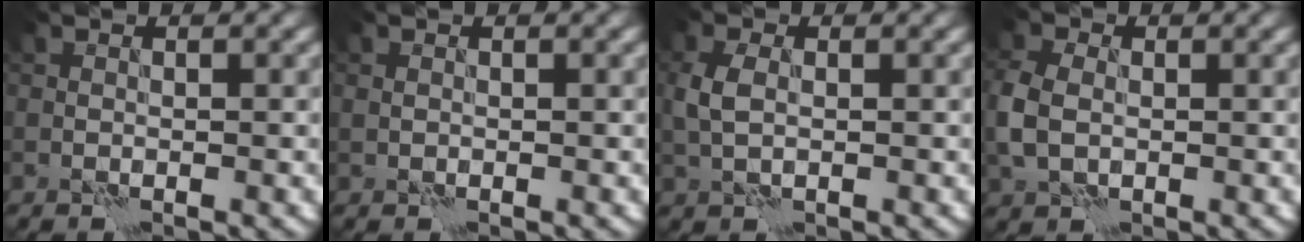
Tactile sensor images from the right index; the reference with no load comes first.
{"total": 0.5, "force": [0.1, 0.5, 0.2], "torque": [-0.002, 0.001, 0.002]}
{"total": 2.6, "force": [0.1, 1.7, 2.0], "torque": [-0.052, 0.005, 0.000]}
{"total": 4.5, "force": [-0.4, 3.4, 2.9], "torque": [-0.083, 0.001, -0.014]}